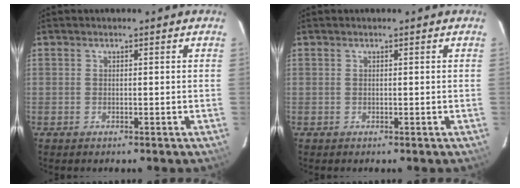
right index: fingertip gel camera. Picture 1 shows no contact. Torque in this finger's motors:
{"motor_torque": [0.00, 0.00, 0.06, 0.01]}